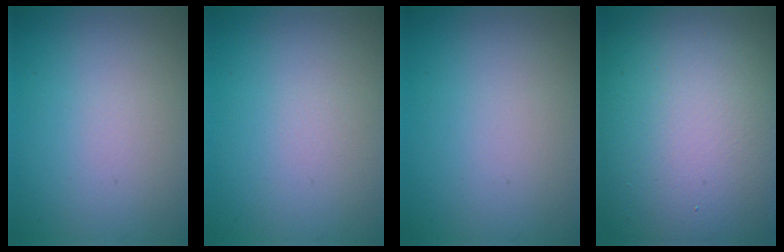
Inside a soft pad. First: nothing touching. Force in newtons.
{"total": 0.0}
{"total": 0.0}
{"total": 21.1, "press": 21.1, "slide": 1.4}